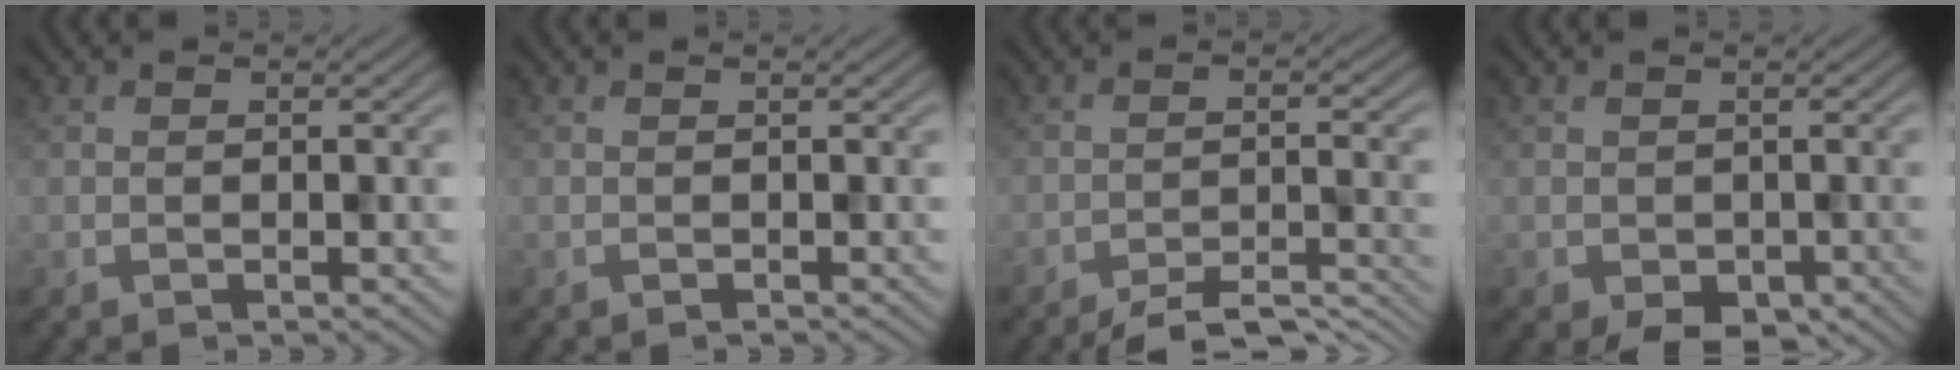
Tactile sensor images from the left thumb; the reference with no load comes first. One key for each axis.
{"total": 0.0}
{"total": 7.6, "fx": -6.7, "fy": 1.4, "fz": 3.3, "tx": -0.061, "ty": 0.002, "tz": -0.094}
{"total": 3.1, "fx": -1.8, "fy": 1.9, "fz": 1.7, "tx": -0.028, "ty": -0.013, "tz": -0.025}